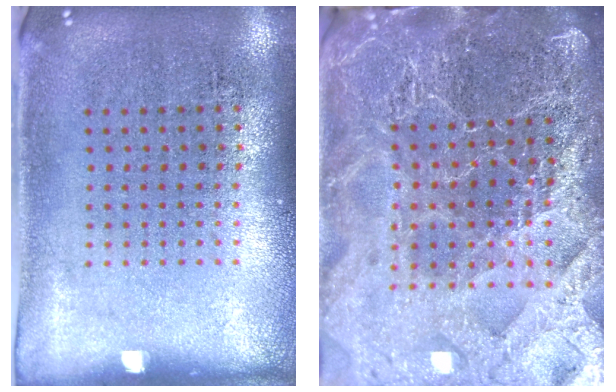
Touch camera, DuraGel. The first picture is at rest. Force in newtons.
{"total": 4.8, "press": 4.5, "slide": 1.7}